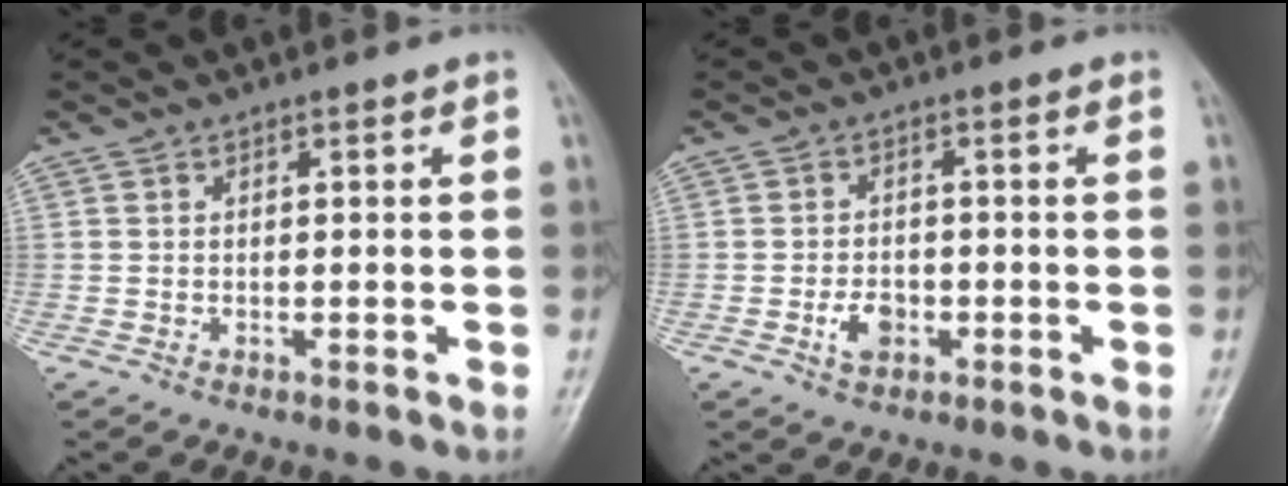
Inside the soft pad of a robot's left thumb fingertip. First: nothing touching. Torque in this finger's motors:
{"motor_torque": [0.10, 1.02, 0.55, 0.35, 0.01]}